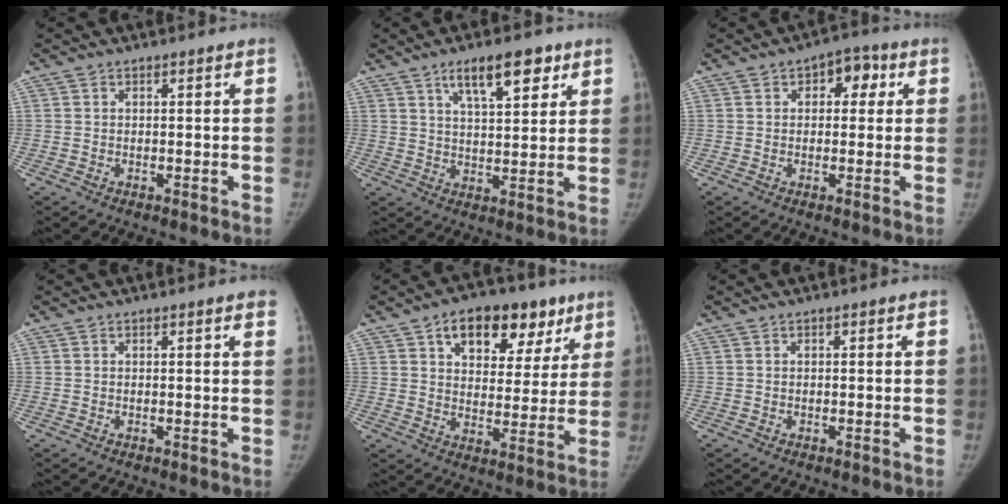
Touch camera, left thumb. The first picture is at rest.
{"total": 9.7, "force": [5.6, 3.4, 7.1], "torque": [-0.095, -0.024, 0.094]}
{"total": 5.7, "force": [1.8, 3.8, 3.9], "torque": [-0.014, 0.007, 0.015]}
{"total": 1.9, "force": [1.3, 0.2, 1.3], "torque": [-0.013, 0.000, 0.008]}
{"total": 16.6, "force": [8.9, 9.9, 9.9], "torque": [-0.086, -0.011, 0.129]}
{"total": 0.0}